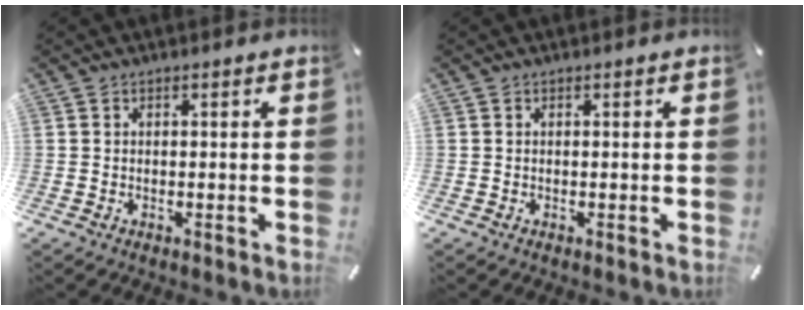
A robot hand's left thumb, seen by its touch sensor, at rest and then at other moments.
{"total": 0.0}